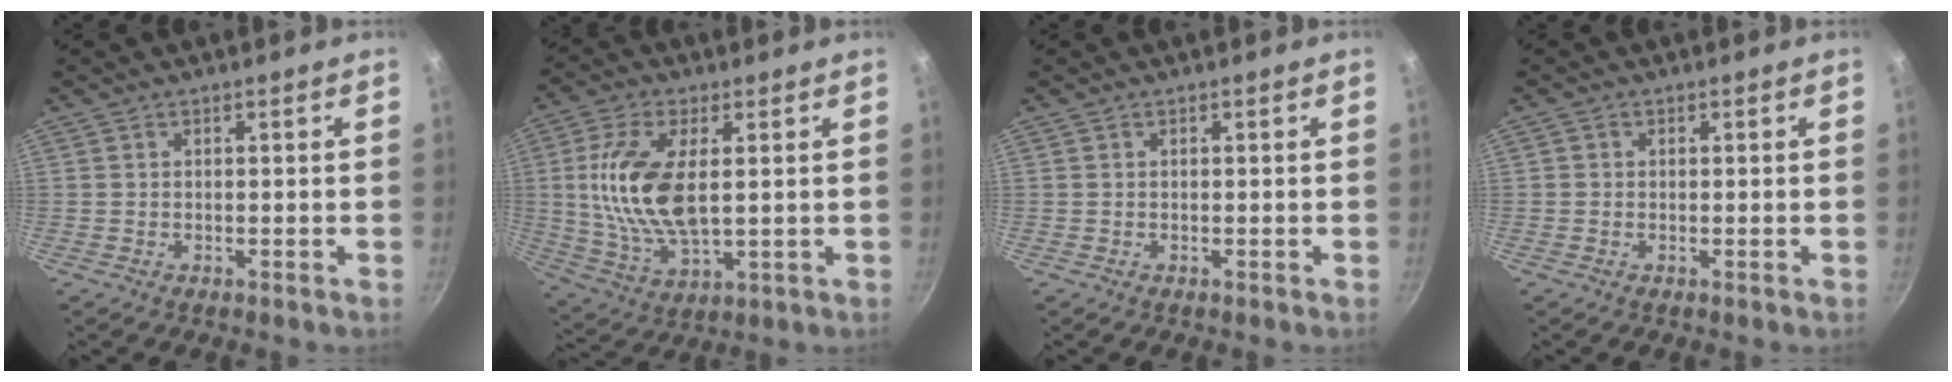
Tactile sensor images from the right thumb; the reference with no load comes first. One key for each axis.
{"total": 15.1, "fx": 2.1, "fy": 7.3, "fz": 13.0, "tx": -0.256, "ty": -0.006, "tz": 0.043}
{"total": 0.0}
{"total": 0.7, "fx": 0.0, "fy": 0.7, "fz": 0.2, "tx": 0.000, "ty": 0.002, "tz": -0.003}